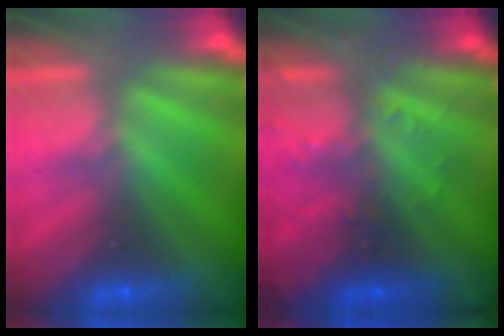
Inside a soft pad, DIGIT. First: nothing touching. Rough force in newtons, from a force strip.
{"total": 2.9}